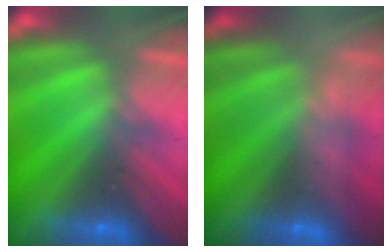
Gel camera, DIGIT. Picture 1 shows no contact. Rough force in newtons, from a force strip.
{"total": 2.5}